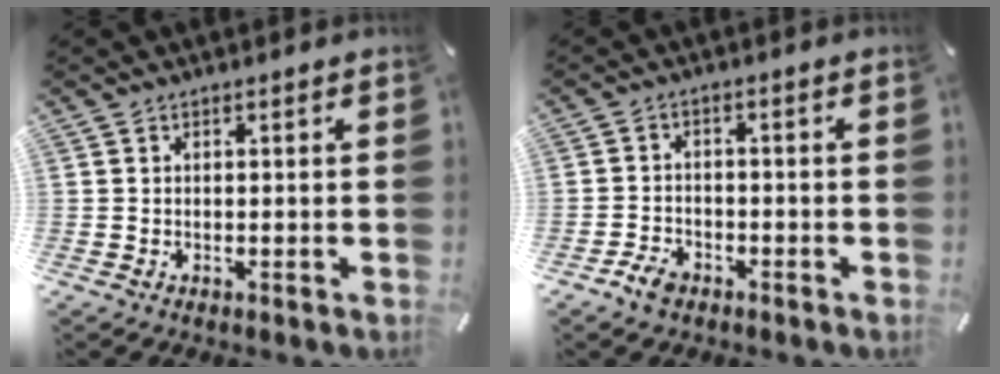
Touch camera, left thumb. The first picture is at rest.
{"total": 4.1, "force": [-2.7, 2.6, 1.6], "torque": [-0.040, 0.012, -0.055]}